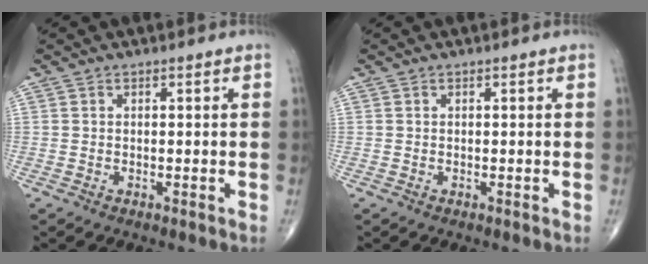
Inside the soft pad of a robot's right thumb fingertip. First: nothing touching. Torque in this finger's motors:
{"motor_torque": [0.18, -0.26, 0.21, 0.06, -0.04]}